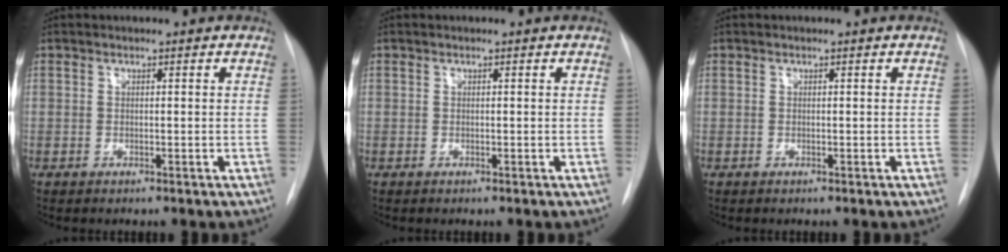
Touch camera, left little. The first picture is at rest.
{"total": 0.0}
{"total": 0.0}